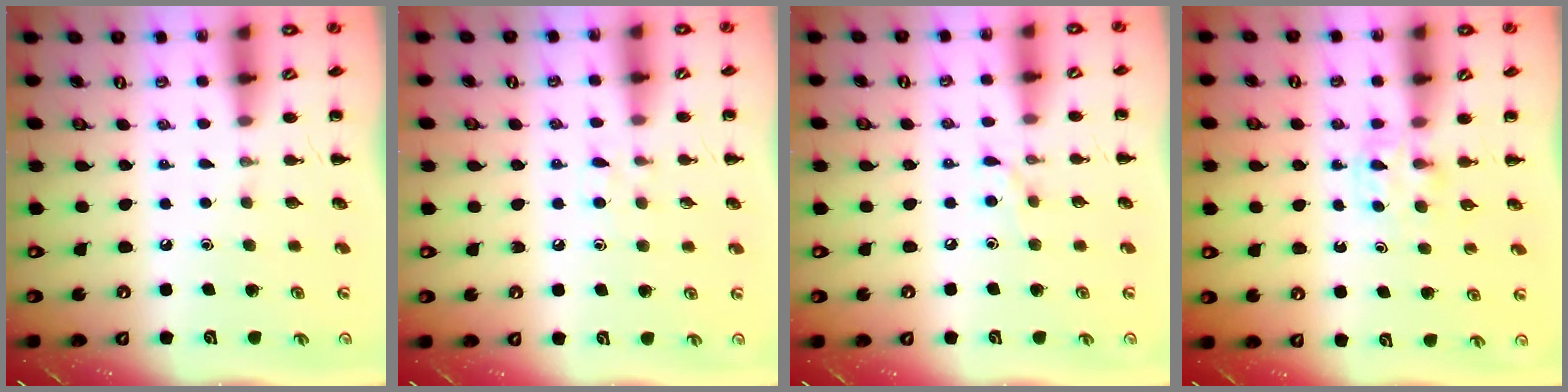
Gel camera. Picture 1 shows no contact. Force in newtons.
{"total": 4.1, "press": 3.9, "slide": 1.5}
{"total": 5.2, "press": 4.9, "slide": 1.6}
{"total": 3.9, "press": 3.7, "slide": 1.3}